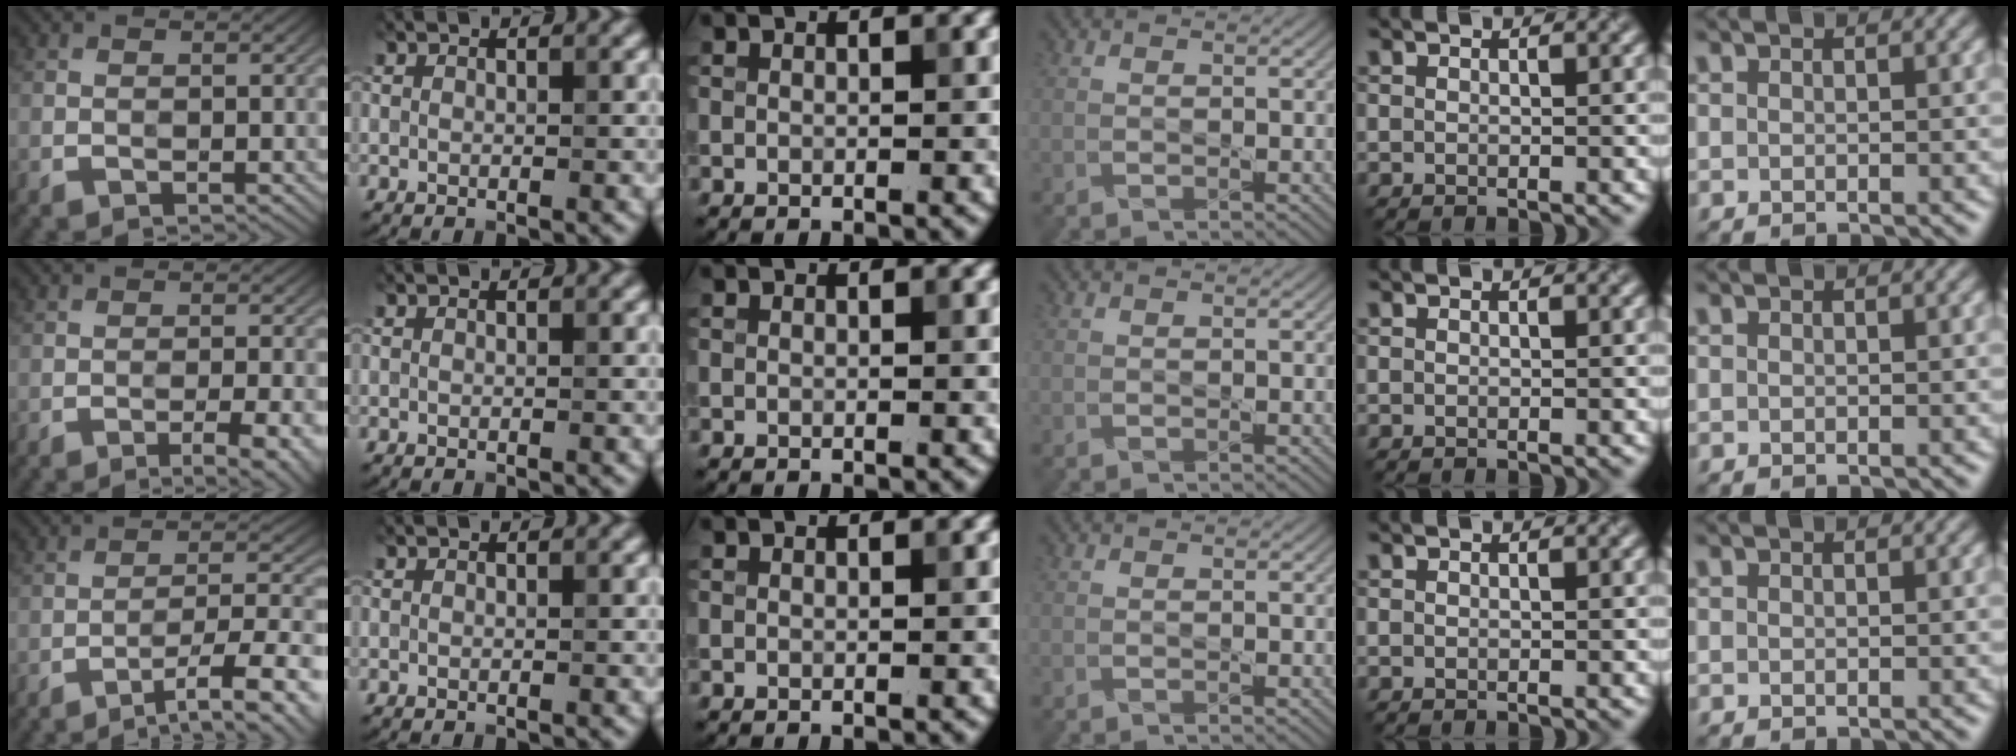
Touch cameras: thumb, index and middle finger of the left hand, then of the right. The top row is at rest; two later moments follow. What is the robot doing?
{"motion": "pour", "object": "oil cruet"}